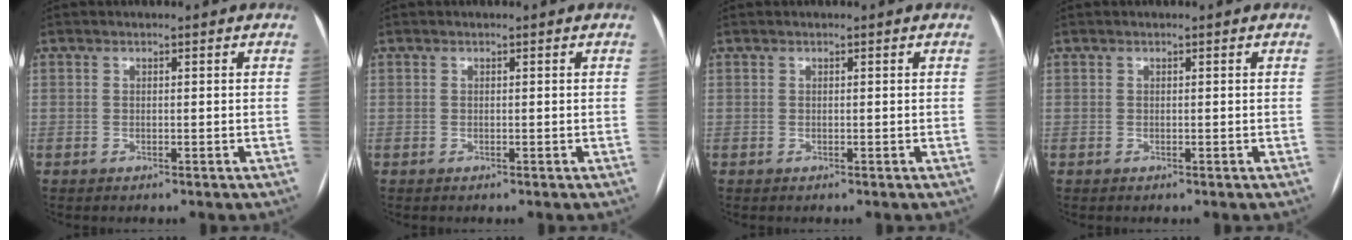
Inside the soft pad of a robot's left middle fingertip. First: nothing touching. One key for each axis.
{"total": 0.0}
{"total": 0.0}
{"total": 0.0}